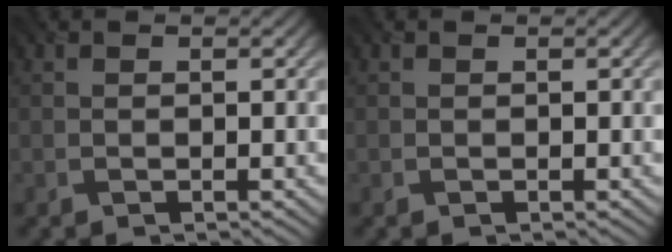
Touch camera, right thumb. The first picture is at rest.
{"total": 0.0}